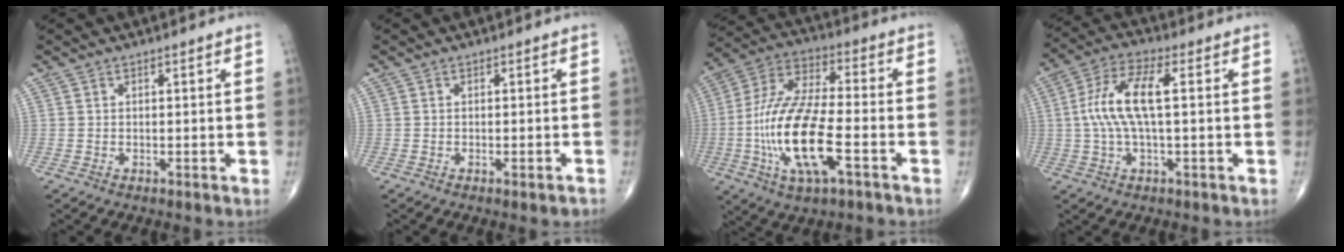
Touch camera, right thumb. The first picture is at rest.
{"total": 1.4, "force": [-0.9, 0.2, 1.0], "torque": [-0.016, -0.002, -0.010]}
{"total": 20.6, "force": [-5.9, 7.2, 18.4], "torque": [-0.391, 0.028, -0.104]}
{"total": 10.7, "force": [0.8, 3.5, 10.1], "torque": [-0.225, 0.025, 0.012]}